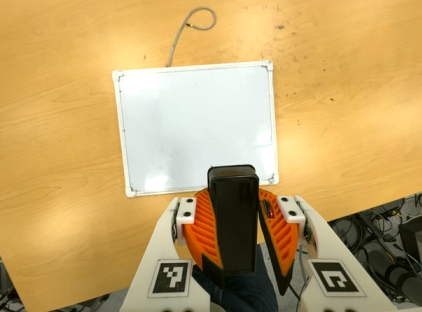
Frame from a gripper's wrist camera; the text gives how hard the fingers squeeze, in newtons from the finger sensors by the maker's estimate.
{"total": 10.1, "left": 10.1, "right": 10.2}